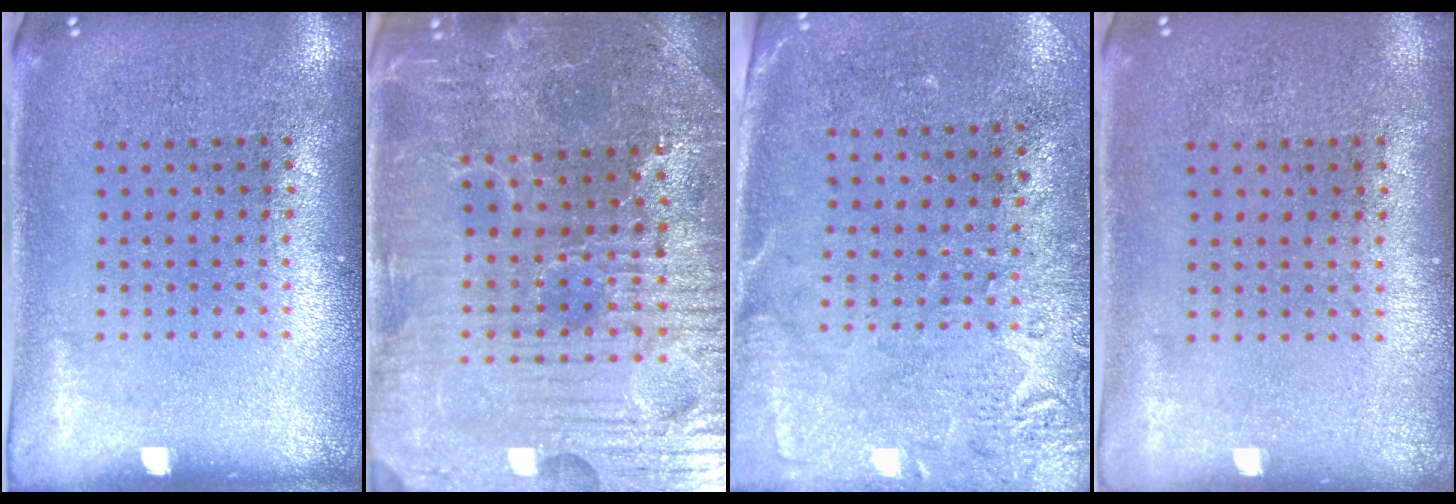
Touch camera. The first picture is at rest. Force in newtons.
{"total": 4.8, "press": 4.7, "slide": 1.0}
{"total": 2.7, "press": 2.3, "slide": 1.5}
{"total": 0.0}